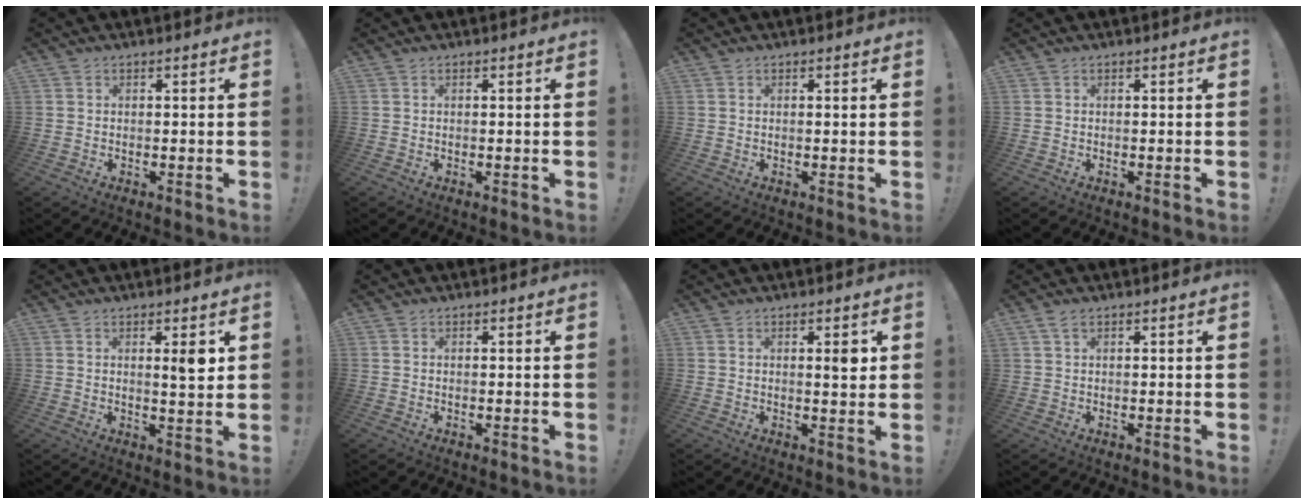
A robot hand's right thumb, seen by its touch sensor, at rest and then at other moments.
{"total": 0.0}
{"total": 0.5, "force": [0.3, 0.0, 0.4], "torque": [-0.010, 0.000, 0.006]}
{"total": 0.0}
{"total": 4.9, "force": [1.8, 0.8, 4.5], "torque": [-0.060, -0.012, 0.021]}
{"total": 0.0}
{"total": 3.8, "force": [1.4, 1.1, 3.4], "torque": [-0.038, -0.009, 0.015]}
{"total": 2.4, "force": [1.4, 1.0, 1.7], "torque": [-0.034, 0.001, 0.026]}